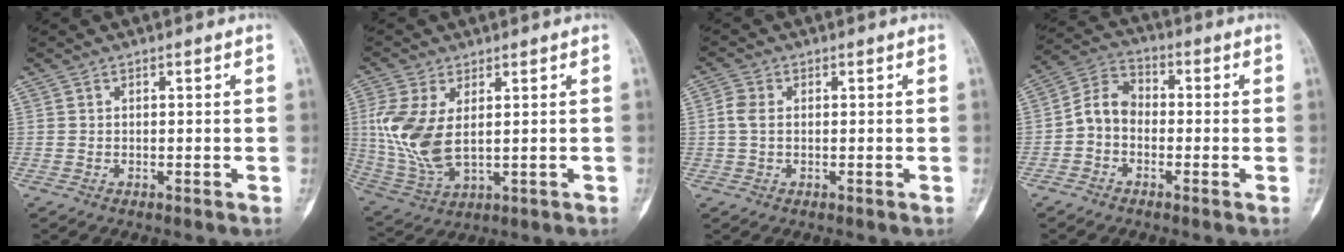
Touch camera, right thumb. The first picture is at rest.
{"total": 11.8, "force": [1.5, 6.2, 9.9], "torque": [-0.223, -0.008, 0.045]}
{"total": 2.9, "force": [0.2, 2.0, 2.1], "torque": [-0.047, 0.006, -0.004]}
{"total": 6.7, "force": [-1.5, 5.1, 4.0], "torque": [-0.059, 0.031, -0.047]}